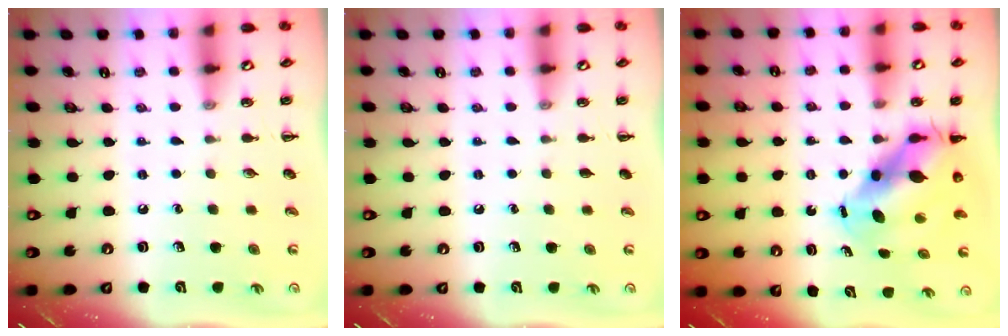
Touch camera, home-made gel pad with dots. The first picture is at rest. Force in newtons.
{"total": 0.0}
{"total": 9.5, "press": 9.3, "slide": 2.3}